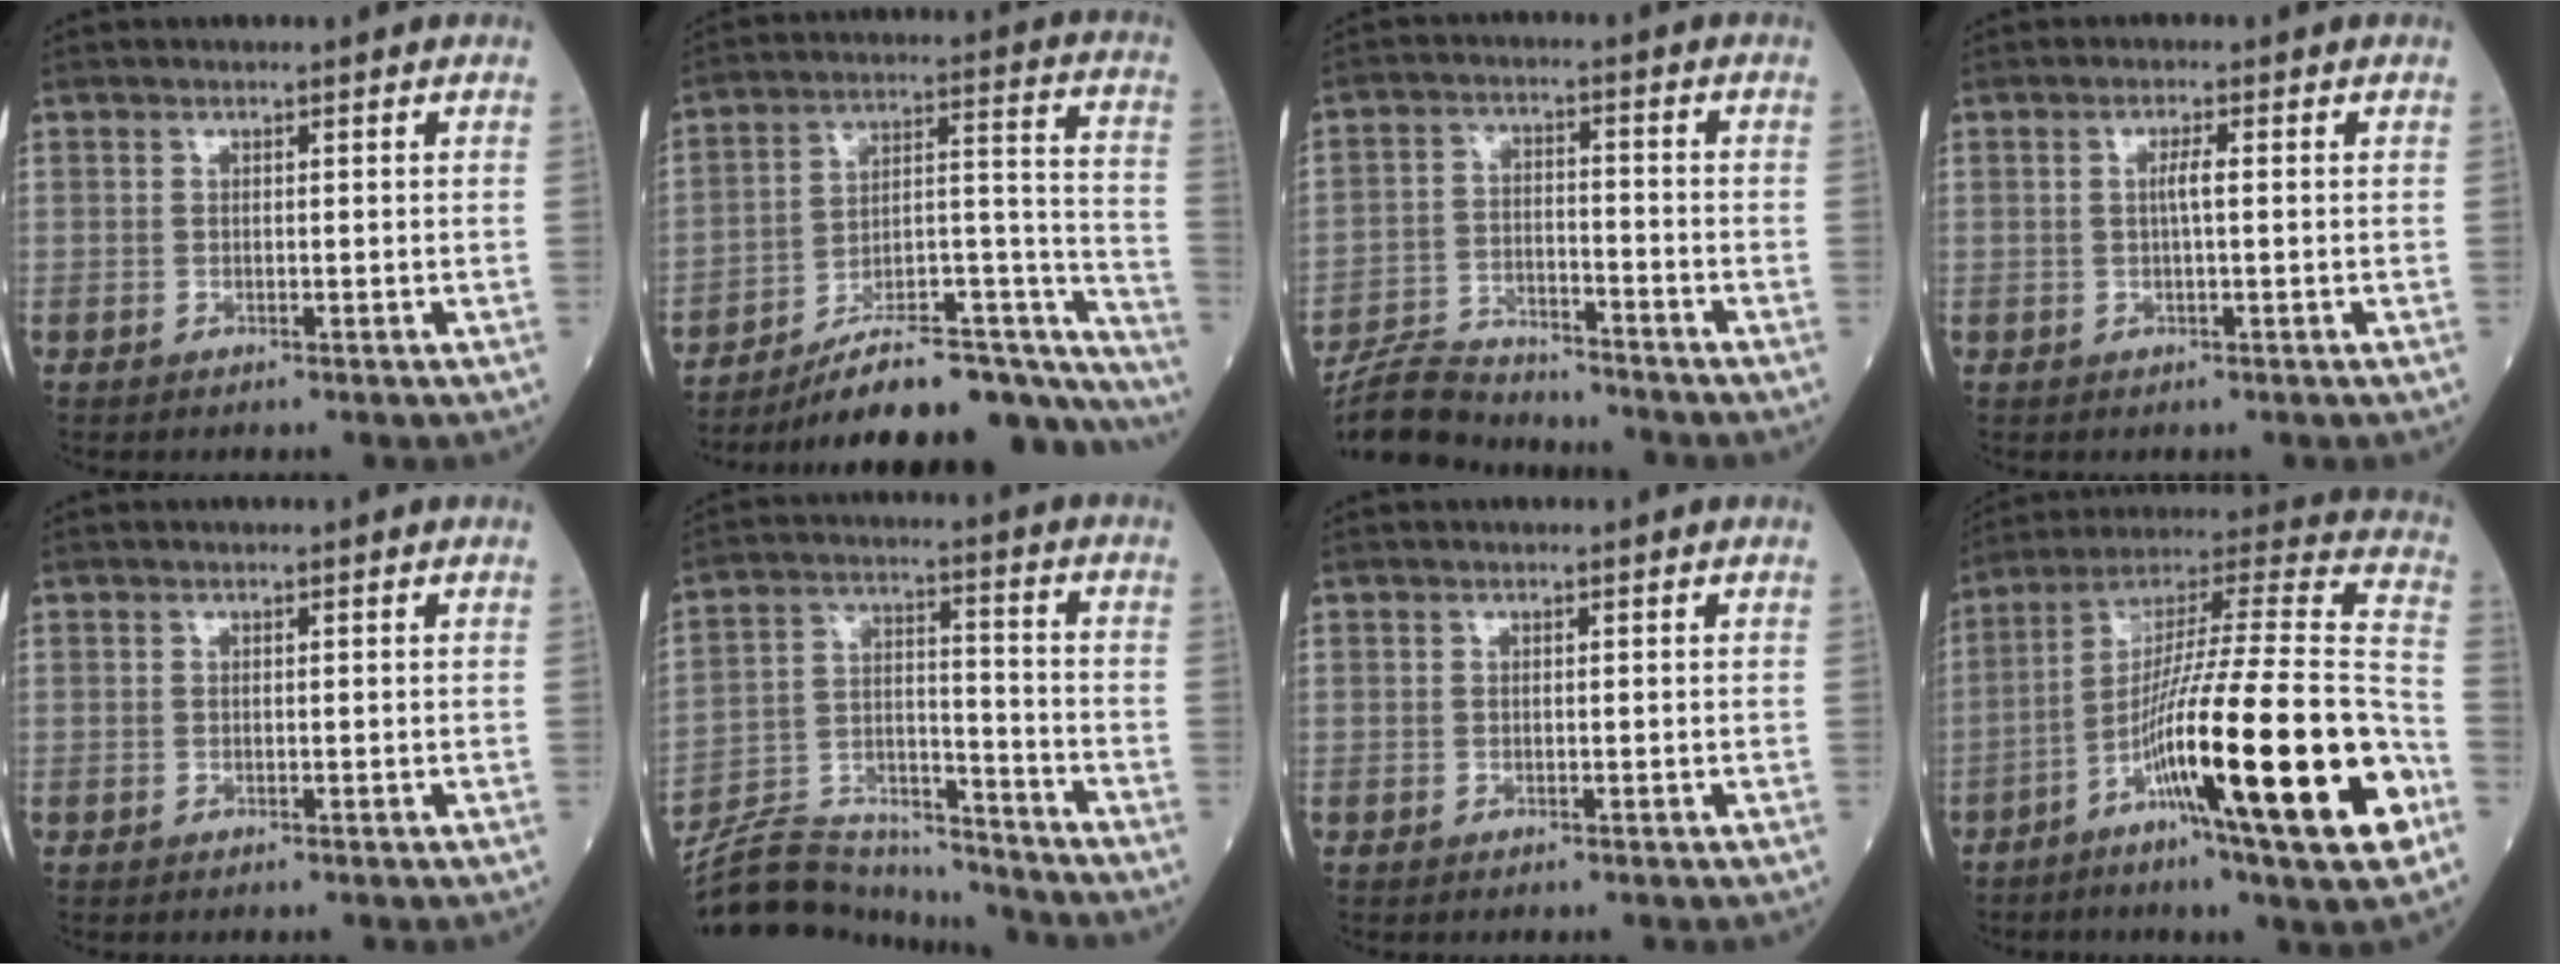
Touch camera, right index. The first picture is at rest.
{"total": 27.0, "force": [-22.6, 5.9, 13.4], "torque": [-0.121, 0.043, -0.324]}
{"total": 9.7, "force": [-9.4, 1.8, 1.5], "torque": [-0.037, 0.003, -0.172]}
{"total": 2.7, "force": [0.2, 0.1, 2.7], "torque": [-0.055, 0.000, 0.003]}
{"total": 0.0}
{"total": 16.2, "force": [-15.8, 2.7, 2.8], "torque": [-0.060, 0.031, -0.262]}
{"total": 0.0}
{"total": 28.9, "force": [-10.3, 1.1, 26.9], "torque": [-0.403, -0.030, -0.180]}